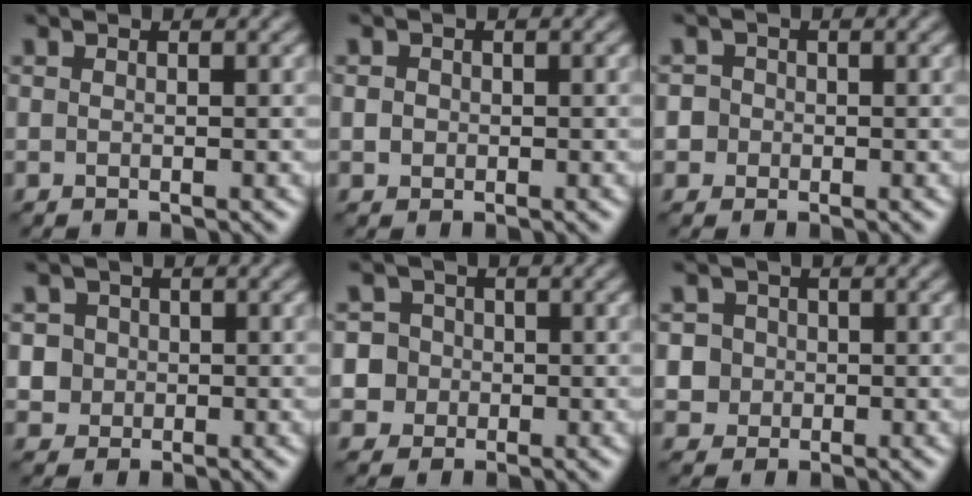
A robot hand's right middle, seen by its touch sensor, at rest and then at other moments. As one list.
[{"total": 1.0, "force": [-0.2, 0.9, 0.3], "torque": [-0.001, -0.004, -0.002]}, {"total": 2.8, "force": [0.1, 2.7, 0.8], "torque": [0.001, 0.017, -0.012]}, {"total": 3.3, "force": [0.6, 3.0, 1.1], "torque": [-0.012, 0.012, 0.008]}, {"total": 5.5, "force": [-0.4, 5.3, 1.5], "torque": [-0.020, 0.029, -0.025]}, {"total": 3.9, "force": [0.4, 3.7, 1.2], "torque": [-0.012, 0.023, 0.000]}]